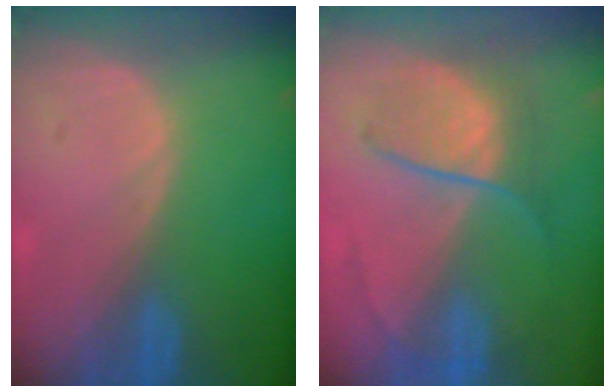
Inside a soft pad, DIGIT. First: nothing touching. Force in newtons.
{"total": 6.3, "press": 6.3, "slide": 0.7}